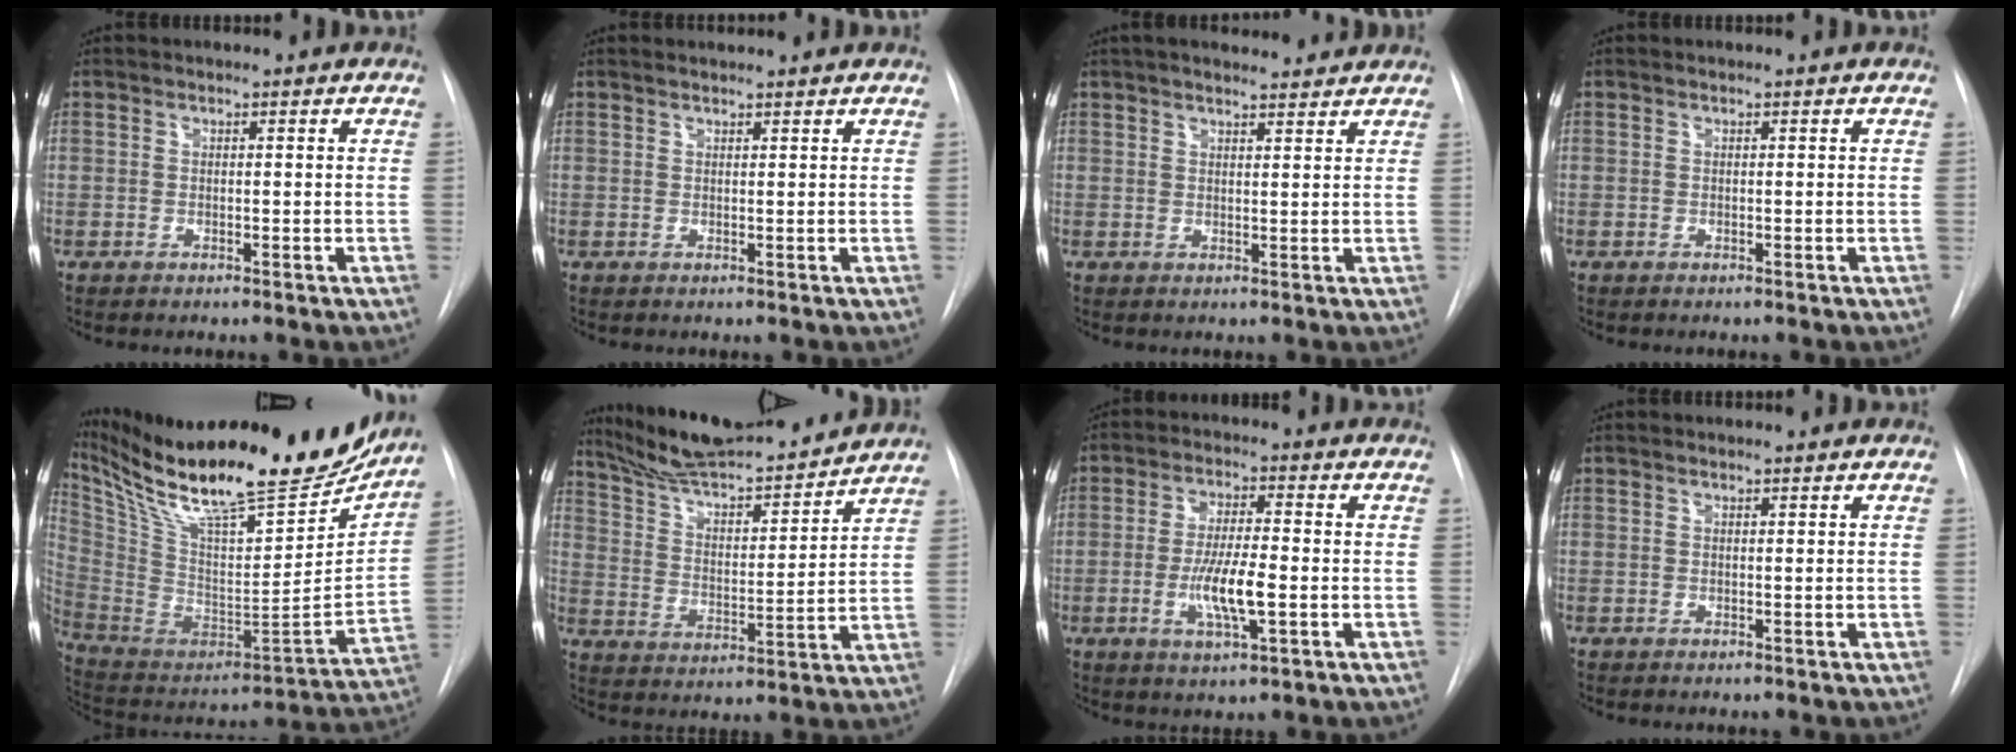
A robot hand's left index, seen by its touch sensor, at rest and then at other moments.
{"total": 2.5, "force": [2.4, 0.0, 0.5], "torque": [-0.010, 0.019, 0.035]}
{"total": 9.6, "force": [8.6, 1.6, 4.0], "torque": [-0.058, 0.021, 0.112]}
{"total": 0.0}
{"total": 32.7, "force": [27.0, 6.1, 17.4], "torque": [-0.312, -0.050, 0.411]}
{"total": 18.1, "force": [16.7, 2.0, 6.7], "torque": [-0.111, 0.001, 0.267]}
{"total": 7.7, "force": [-1.7, 1.2, 7.4], "torque": [-0.143, -0.007, -0.031]}
{"total": 0.8, "force": [0.8, -0.1, 0.1], "torque": [-0.007, 0.007, 0.015]}